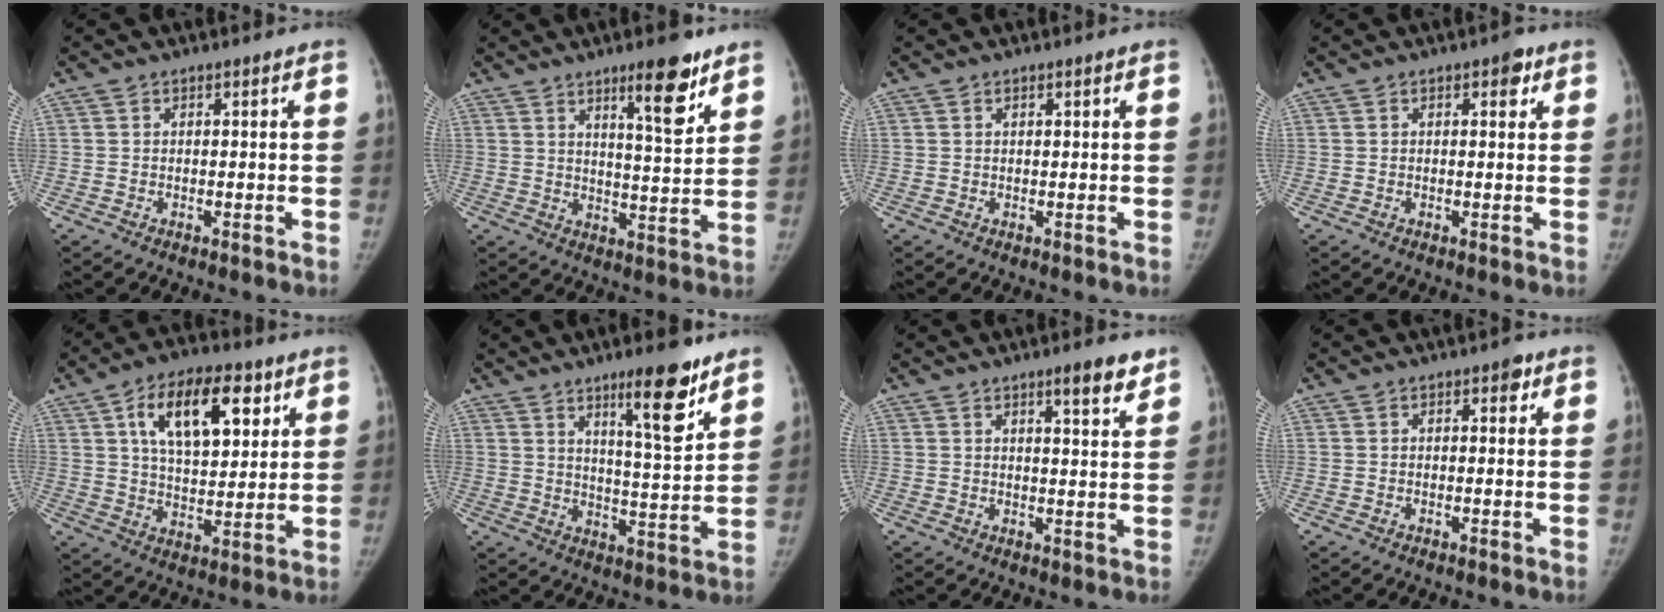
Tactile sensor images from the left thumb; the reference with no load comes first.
{"total": 10.2, "force": [6.6, 2.2, 7.5], "torque": [-0.093, -0.046, 0.099]}
{"total": 0.8, "force": [0.4, 0.2, 0.6], "torque": [-0.010, 0.000, 0.007]}
{"total": 2.5, "force": [1.3, 1.3, 1.7], "torque": [-0.010, -0.002, 0.013]}
{"total": 16.6, "force": [7.1, 8.4, 12.5], "torque": [-0.161, -0.019, 0.119]}
{"total": 12.2, "force": [7.9, 2.3, 9.1], "torque": [-0.118, -0.056, 0.124]}
{"total": 5.7, "force": [3.9, 1.0, 4.0], "torque": [-0.048, -0.025, 0.055]}
{"total": 2.0, "force": [1.0, 1.1, 1.3], "torque": [-0.006, -0.001, 0.010]}